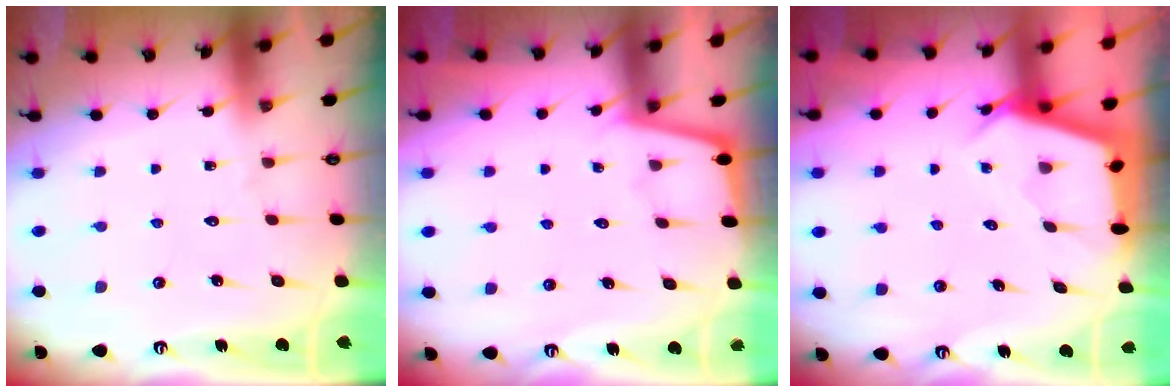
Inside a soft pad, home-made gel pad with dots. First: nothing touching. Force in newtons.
{"total": 1.7, "press": 1.7, "slide": 0.3}
{"total": 2.9, "press": 2.9, "slide": 0.3}